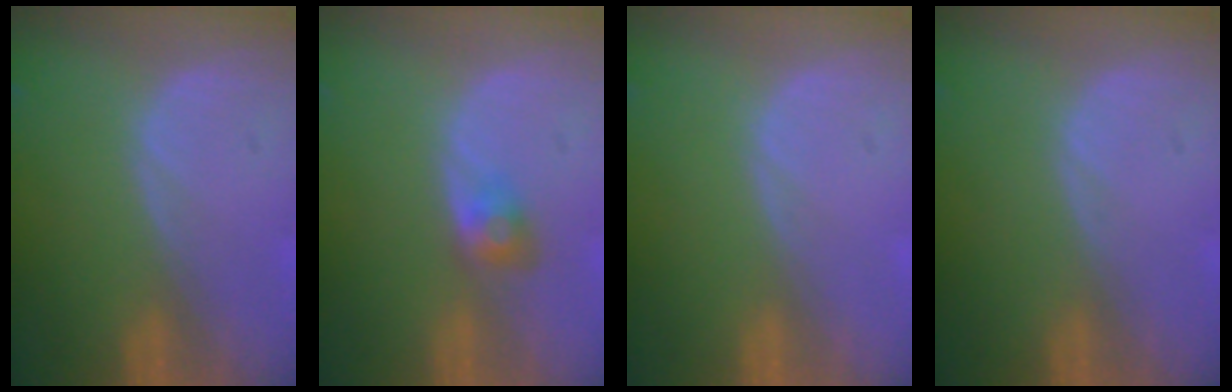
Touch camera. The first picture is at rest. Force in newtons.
{"total": 2.8, "press": 2.6, "slide": 1.2}
{"total": 0.0}
{"total": 0.0}